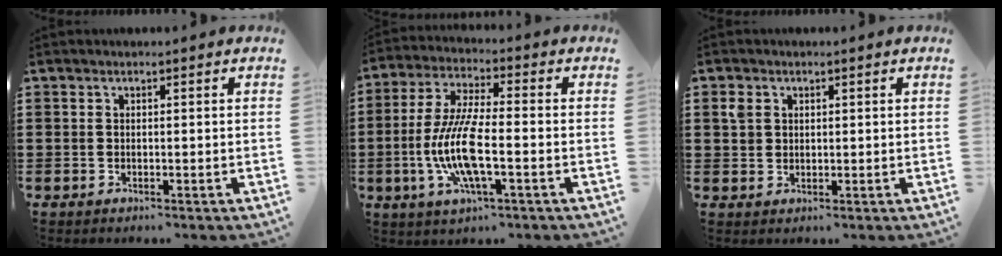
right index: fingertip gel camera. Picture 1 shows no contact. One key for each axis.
{"total": 10.4, "fx": -2.8, "fy": 2.7, "fz": 9.6, "tx": -0.213, "ty": -0.015, "tz": -0.058}
{"total": 2.2, "fx": 1.0, "fy": 1.7, "fz": 0.9, "tx": -0.022, "ty": 0.008, "tz": 0.019}